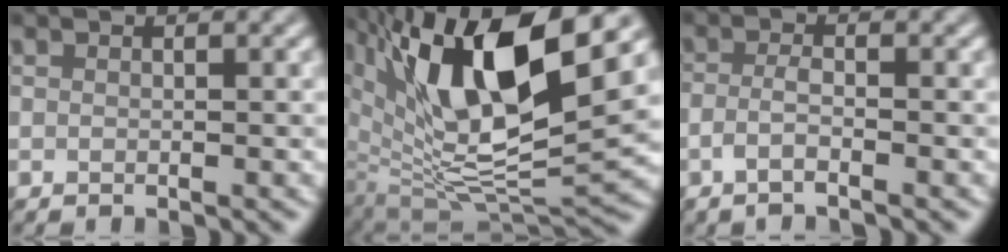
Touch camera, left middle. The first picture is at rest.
{"total": 14.2, "force": [5.7, 5.4, 11.8], "torque": [-0.209, -0.009, 0.112]}
{"total": 1.8, "force": [-1.1, 0.4, 1.4], "torque": [-0.026, -0.001, -0.028]}